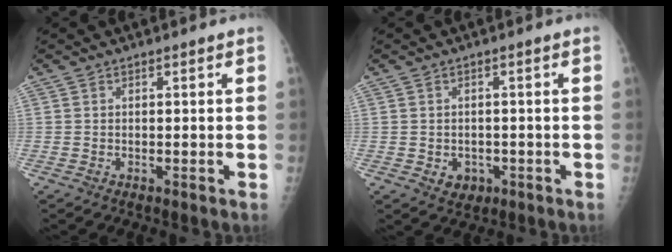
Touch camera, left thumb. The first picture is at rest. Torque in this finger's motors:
{"motor_torque": [-0.40, 0.36, 0.16, -0.08, 0.01]}